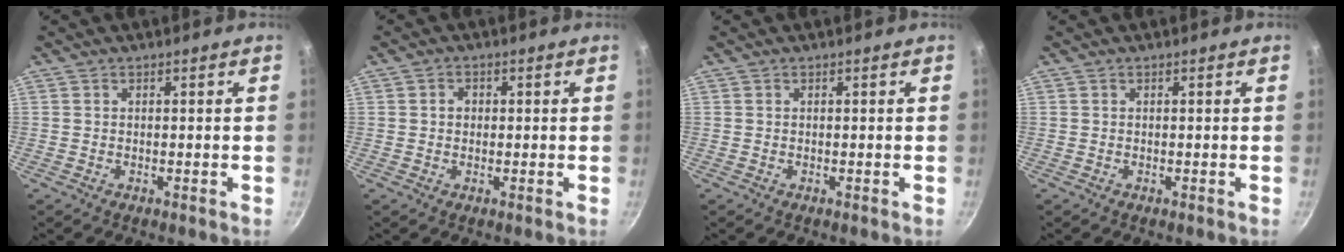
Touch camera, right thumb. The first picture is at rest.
{"total": 1.9, "force": [0.2, 1.6, 0.9], "torque": [-0.007, 0.005, 0.002]}
{"total": 0.0}
{"total": 0.0}